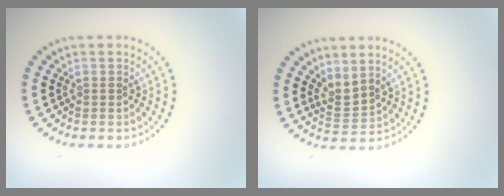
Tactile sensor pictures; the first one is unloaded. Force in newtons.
{"total": 2.3, "press": 1.6, "slide": 1.6}